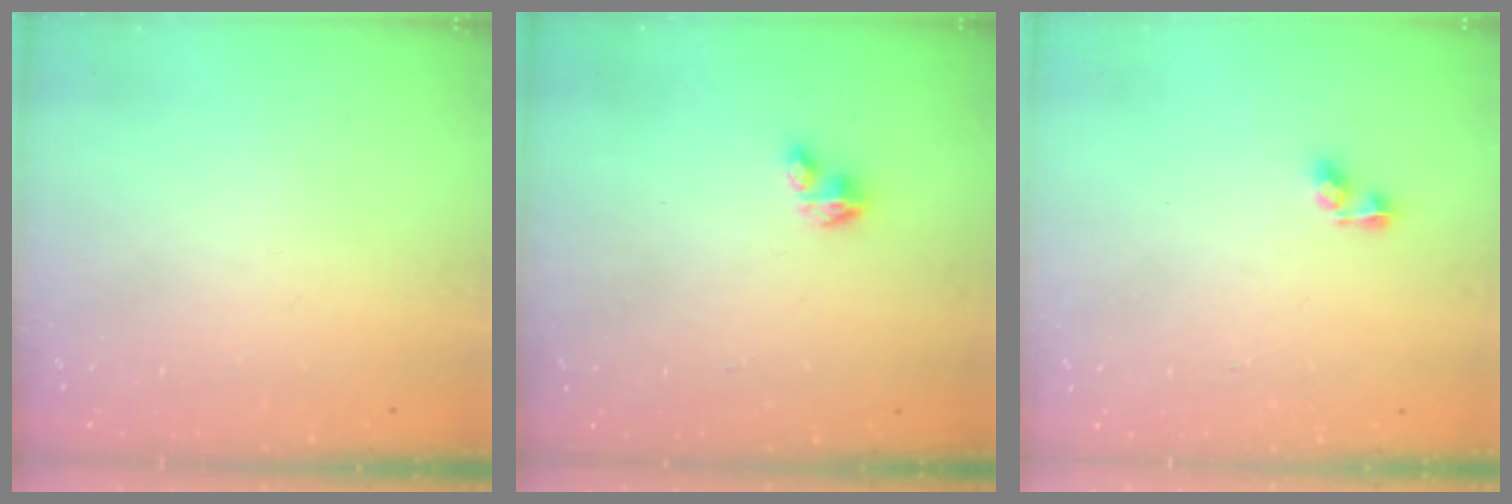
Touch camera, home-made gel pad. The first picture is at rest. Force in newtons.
{"total": 2.9, "press": 2.8, "slide": 0.6}
{"total": 3.6, "press": 3.5, "slide": 0.6}